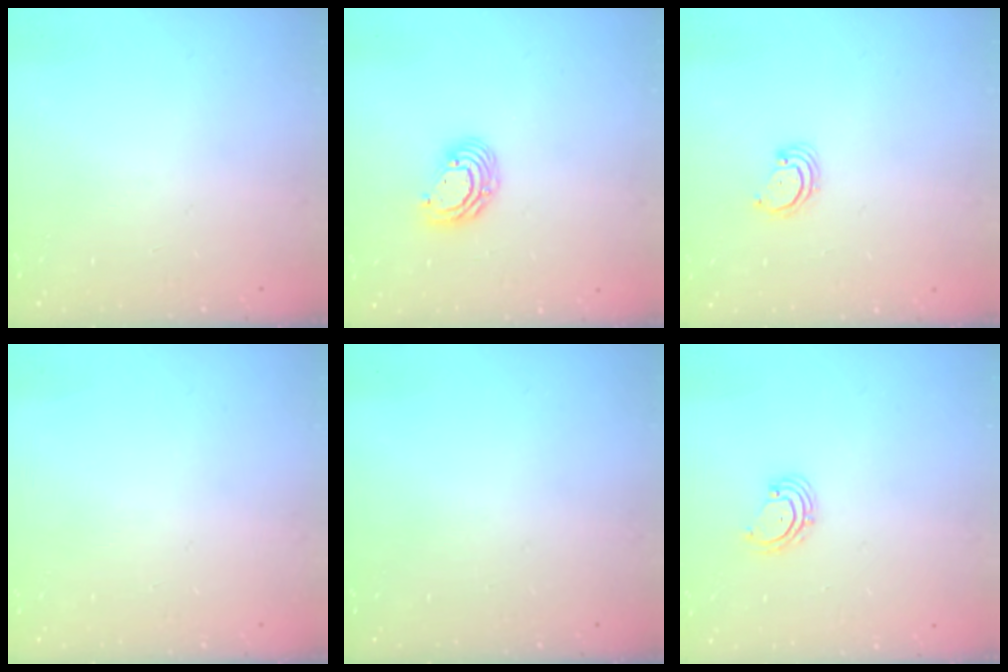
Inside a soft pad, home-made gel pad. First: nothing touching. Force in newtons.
{"total": 7.0, "press": 7.0, "slide": 0.8}
{"total": 2.8, "press": 2.8, "slide": 0.2}
{"total": 0.0}
{"total": 0.0}
{"total": 2.5, "press": 2.4, "slide": 0.4}